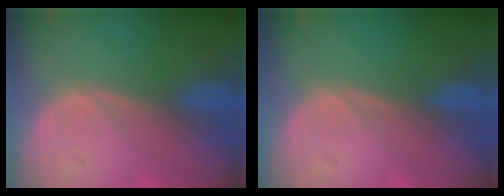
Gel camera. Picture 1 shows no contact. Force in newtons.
{"total": 0.0}